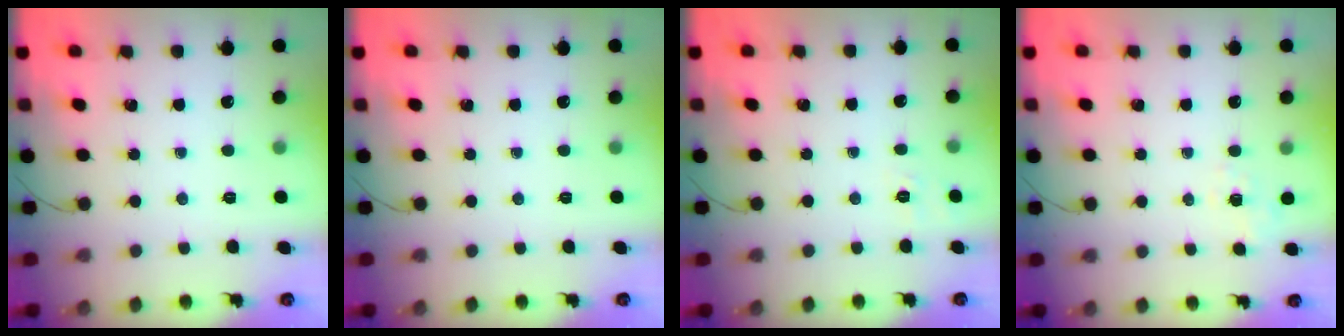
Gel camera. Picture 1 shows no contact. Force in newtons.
{"total": 0.0}
{"total": 3.1, "press": 2.6, "slide": 1.7}
{"total": 1.7, "press": 0.9, "slide": 1.4}